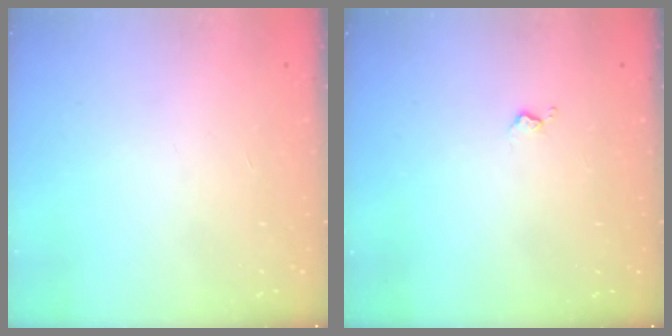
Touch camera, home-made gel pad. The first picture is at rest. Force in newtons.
{"total": 2.7, "press": 2.6, "slide": 0.5}